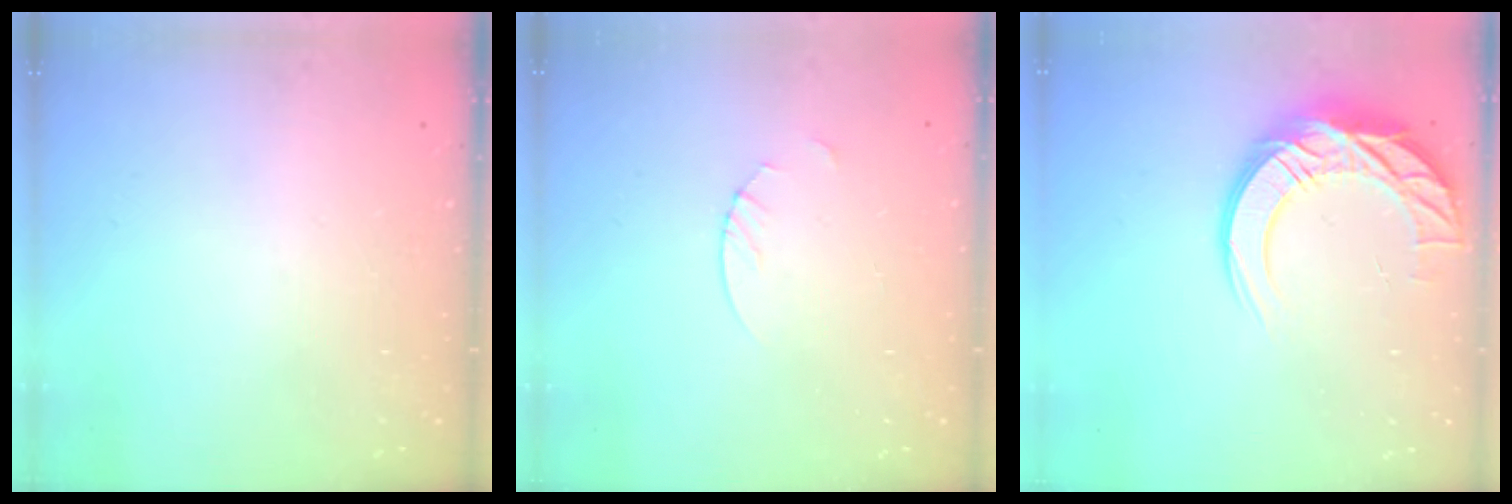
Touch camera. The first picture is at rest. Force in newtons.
{"total": 1.9, "press": 1.9, "slide": 0.2}
{"total": 14.6, "press": 14.6, "slide": 1.0}